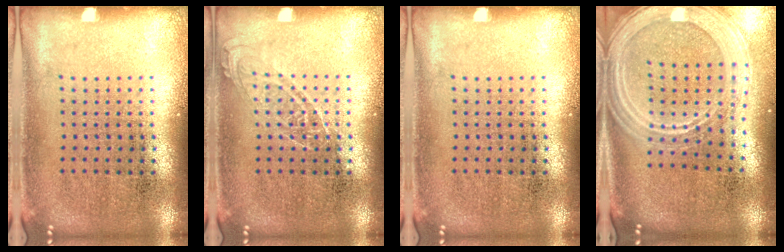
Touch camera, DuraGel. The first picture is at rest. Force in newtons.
{"total": 1.6, "press": 1.5, "slide": 0.3}
{"total": 0.0}
{"total": 2.7, "press": 2.3, "slide": 1.5}